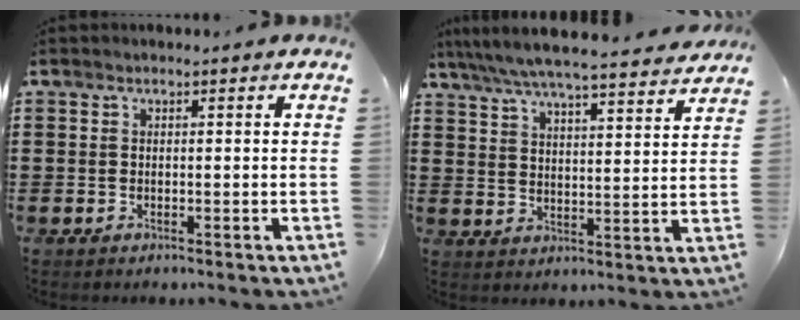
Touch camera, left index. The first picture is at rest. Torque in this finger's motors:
{"motor_torque": [0.89, -0.73, 0.79, 0.21]}